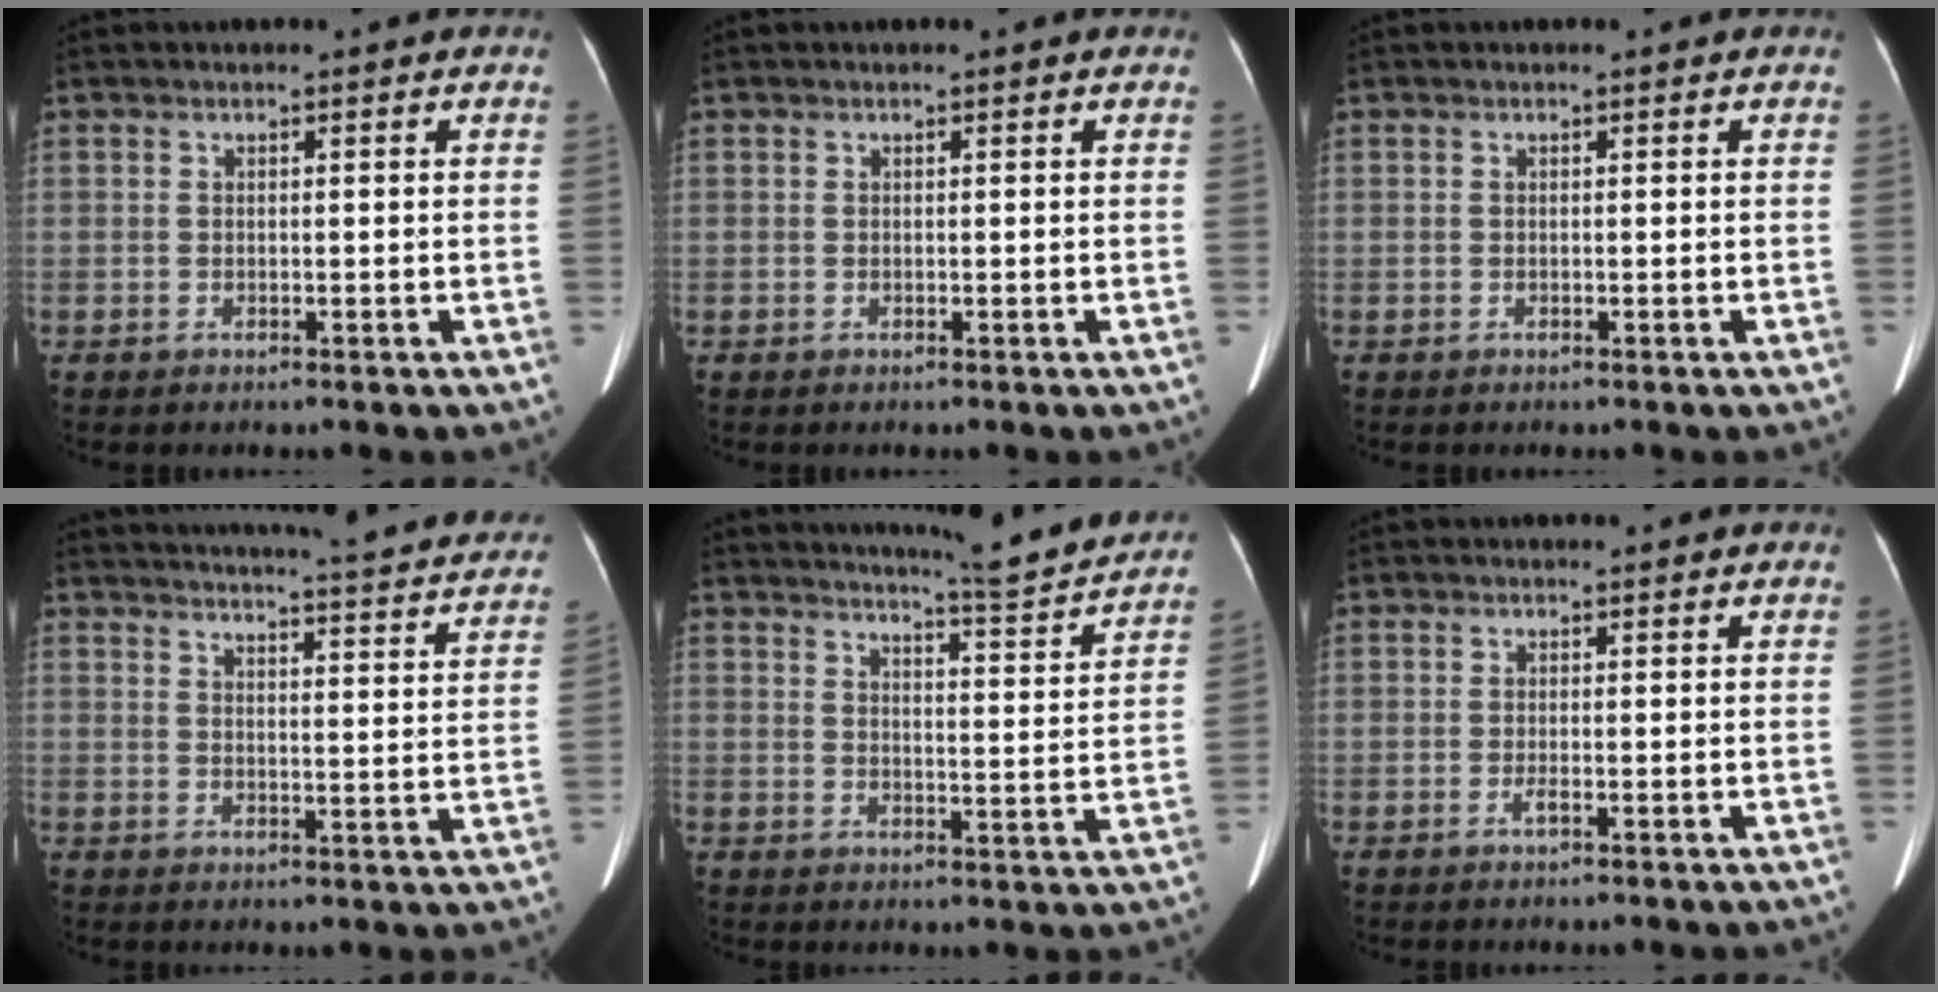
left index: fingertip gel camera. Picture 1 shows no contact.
{"total": 0.0}
{"total": 0.0}
{"total": 28.3, "force": [26.6, 2.8, 9.3], "torque": [-0.147, -0.052, 0.316]}
{"total": 10.9, "force": [10.4, -0.7, 3.4], "torque": [-0.057, -0.022, 0.134]}
{"total": 1.6, "force": [-1.6, 0.0, 0.3], "torque": [-0.008, 0.000, -0.022]}